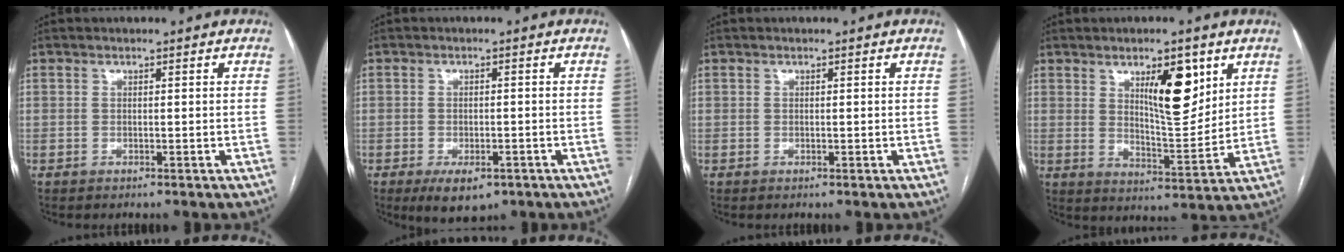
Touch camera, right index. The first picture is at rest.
{"total": 4.7, "force": [-2.6, 2.8, 2.8], "torque": [-0.036, -0.002, -0.028]}
{"total": 0.0}
{"total": 9.9, "force": [4.6, 2.8, 8.3], "torque": [-0.133, -0.007, 0.080]}